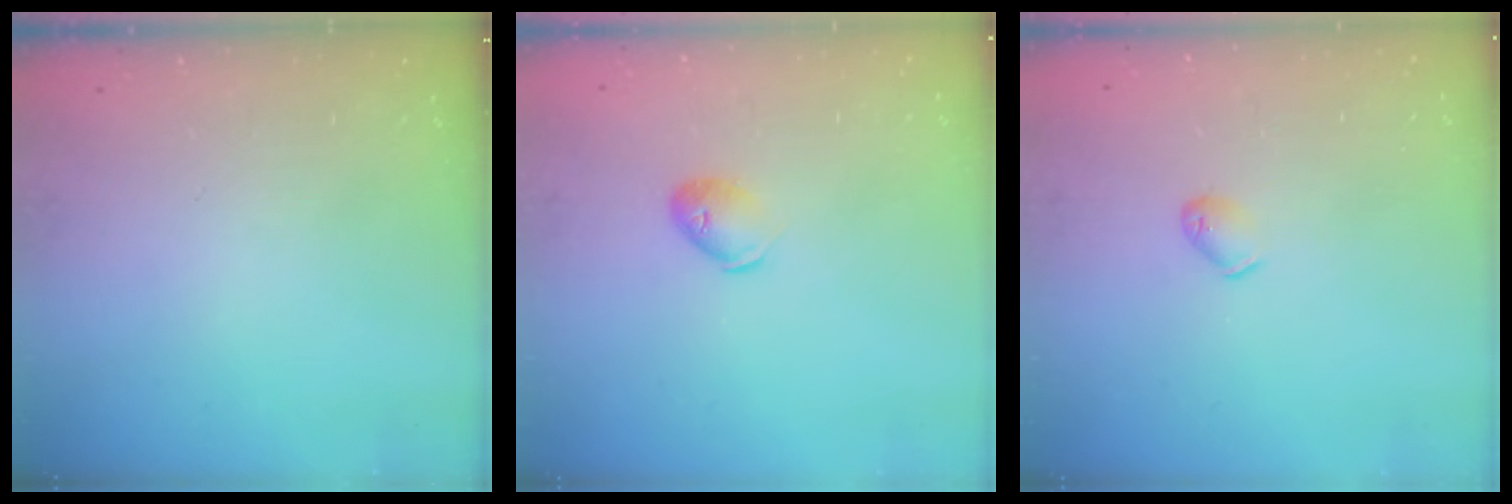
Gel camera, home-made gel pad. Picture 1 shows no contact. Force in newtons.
{"total": 7.8, "press": 7.6, "slide": 1.7}
{"total": 4.9, "press": 4.8, "slide": 0.9}